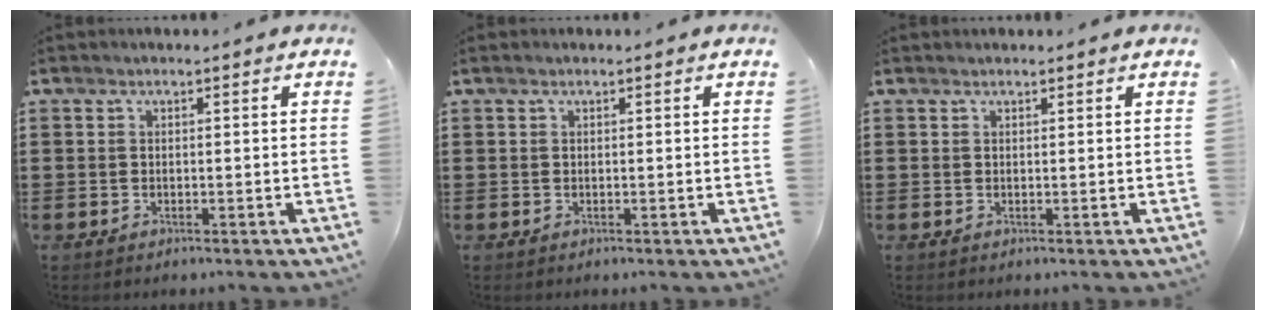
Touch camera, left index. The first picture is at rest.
{"total": 0.0}
{"total": 0.7, "force": [0.7, 0.1, 0.1], "torque": [-0.003, 0.000, 0.013]}